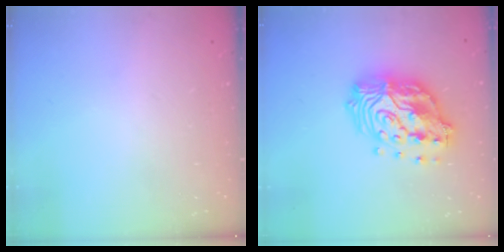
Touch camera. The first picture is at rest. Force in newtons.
{"total": 20.2, "press": 20.1, "slide": 2.1}